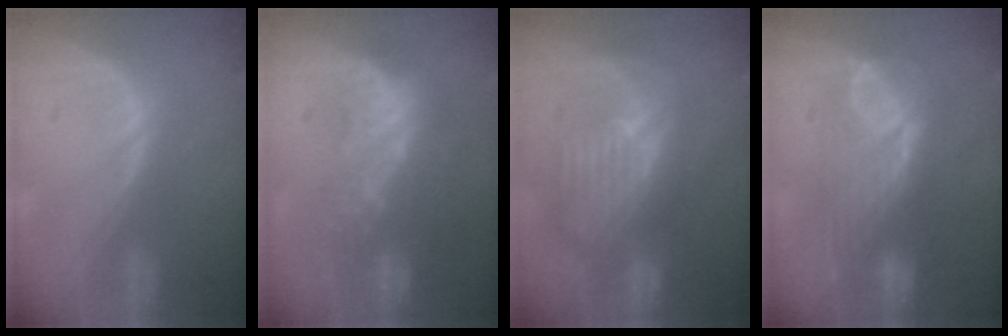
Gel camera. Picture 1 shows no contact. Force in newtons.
{"total": 9.0, "press": 8.2, "slide": 3.8}
{"total": 10.6, "press": 9.5, "slide": 4.8}
{"total": 7.8, "press": 7.6, "slide": 1.8}